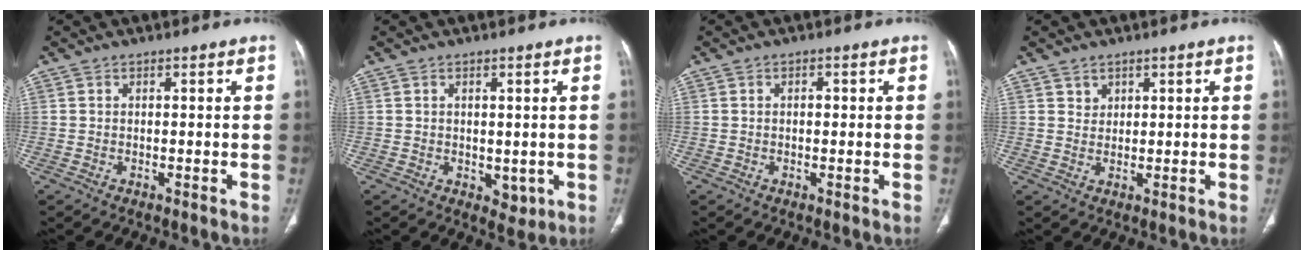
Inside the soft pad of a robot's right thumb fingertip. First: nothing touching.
{"total": 2.9, "force": [-0.1, 2.1, 2.0], "torque": [-0.021, -0.007, 0.010]}
{"total": 1.5, "force": [0.2, 0.8, 1.2], "torque": [-0.021, 0.006, 0.004]}
{"total": 1.9, "force": [1.3, 1.4, 0.3], "torque": [0.010, -0.008, 0.019]}